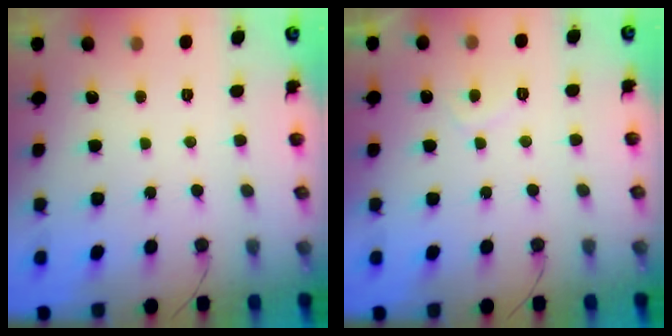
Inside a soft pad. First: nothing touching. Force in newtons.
{"total": 2.1, "press": 2.0, "slide": 0.9}